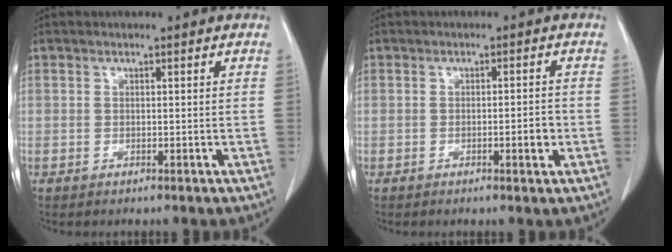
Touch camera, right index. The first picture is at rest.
{"total": 2.4, "force": [-0.8, 0.4, 2.3], "torque": [-0.033, -0.001, -0.010]}